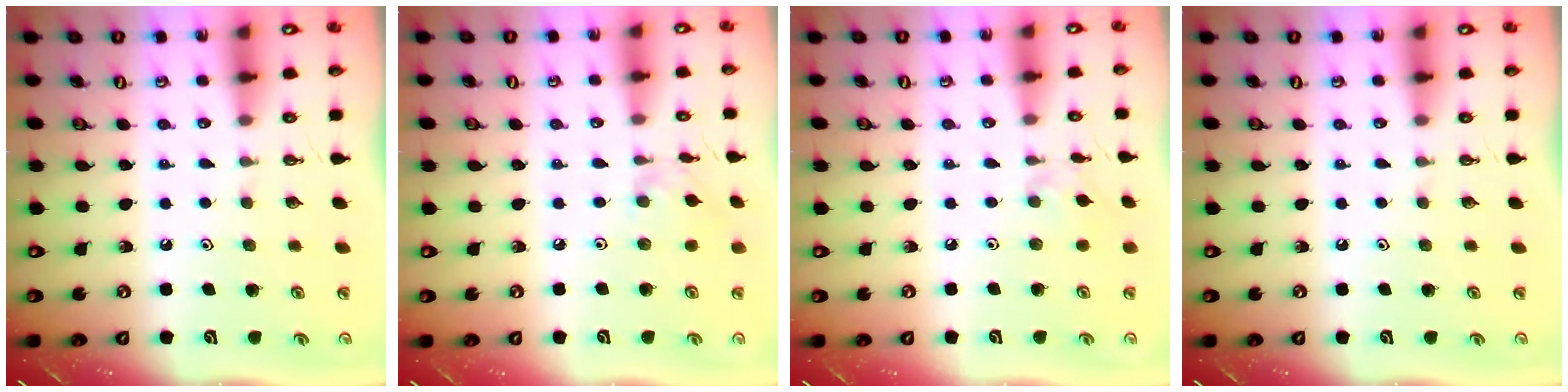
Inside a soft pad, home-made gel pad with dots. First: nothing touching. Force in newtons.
{"total": 2.1, "press": 2.1, "slide": 0.2}
{"total": 2.3, "press": 2.3, "slide": 0.4}
{"total": 0.0}